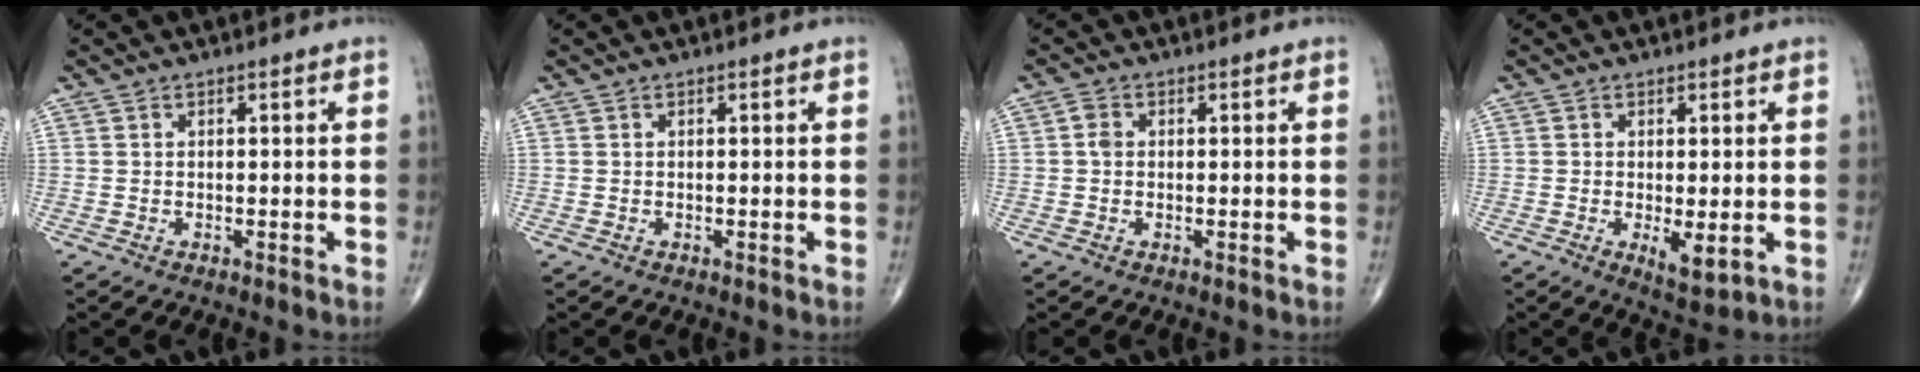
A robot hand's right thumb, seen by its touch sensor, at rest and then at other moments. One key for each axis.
{"total": 0.0}
{"total": 1.8, "fx": 0.1, "fy": 1.3, "fz": 1.1, "tx": -0.020, "ty": 0.002, "tz": -0.002}
{"total": 4.5, "fx": -0.8, "fy": 1.6, "fz": 4.1, "tx": -0.063, "ty": -0.015, "tz": -0.009}